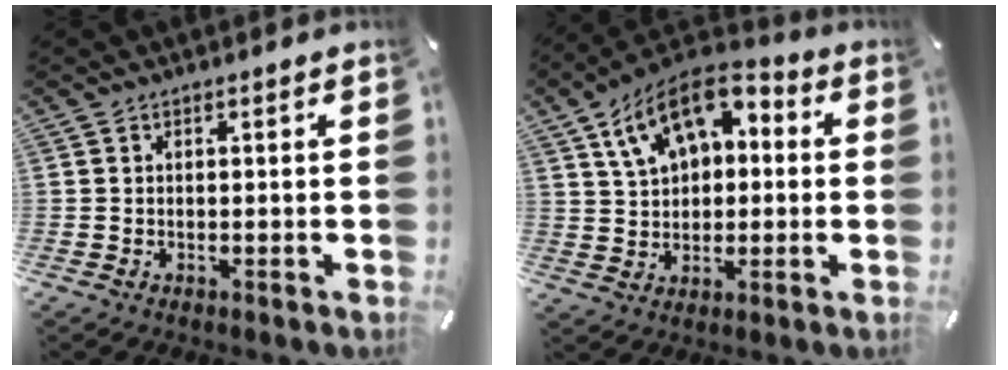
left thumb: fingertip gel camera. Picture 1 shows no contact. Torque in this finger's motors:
{"motor_torque": [1.18, 1.20, 1.46, -1.31, 0.21]}